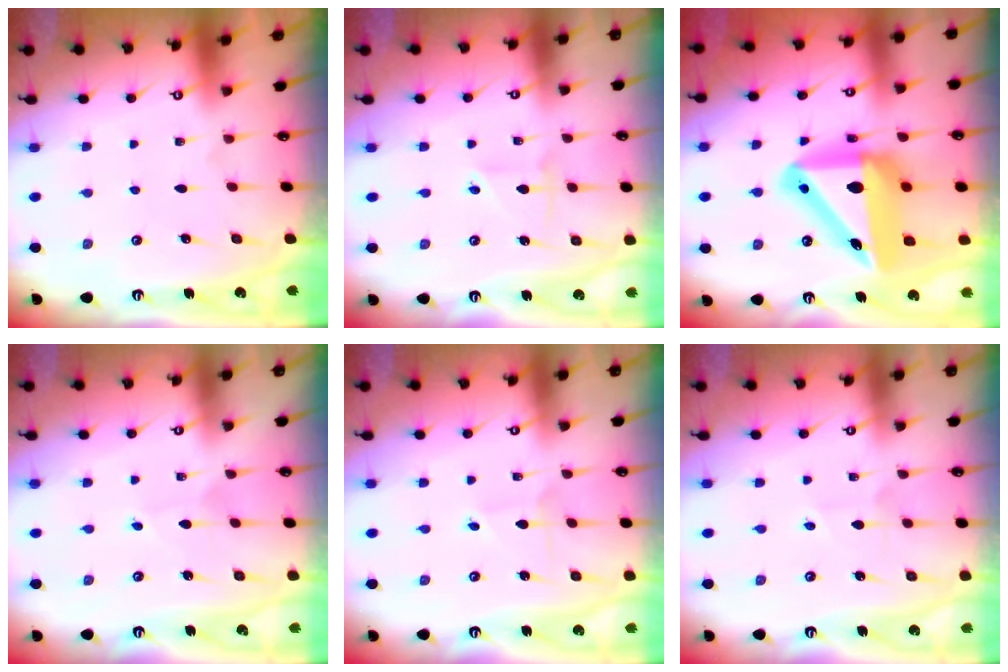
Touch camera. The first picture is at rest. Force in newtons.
{"total": 2.6, "press": 2.4, "slide": 0.9}
{"total": 18.3, "press": 17.8, "slide": 4.1}
{"total": 3.0, "press": 3.0, "slide": 0.2}
{"total": 2.7, "press": 2.7, "slide": 0.3}
{"total": 2.8, "press": 2.8, "slide": 0.3}